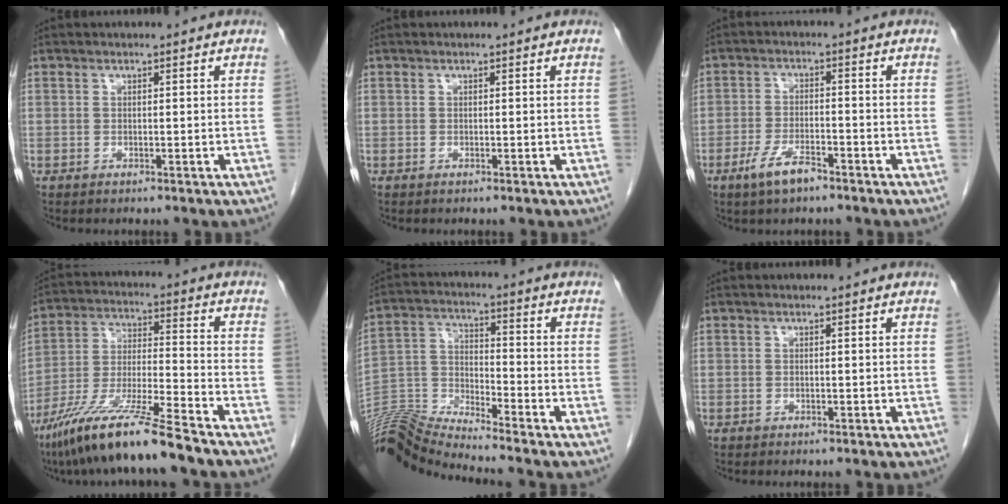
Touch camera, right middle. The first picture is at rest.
{"total": 0.0}
{"total": 5.0, "force": [-3.4, 1.4, 3.4], "torque": [-0.074, -0.003, -0.061]}
{"total": 14.9, "force": [-11.0, -0.2, 10.0], "torque": [-0.199, -0.031, -0.203]}
{"total": 10.2, "force": [-9.9, -2.2, 1.0], "torque": [-0.033, 0.020, -0.192]}
{"total": 0.0}